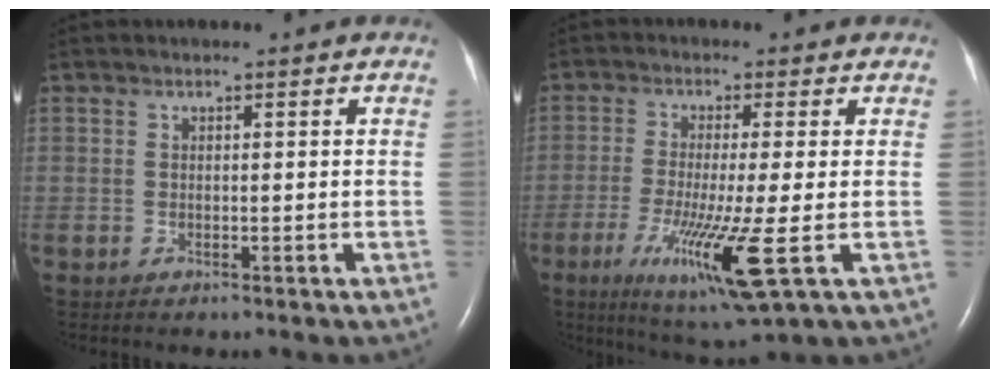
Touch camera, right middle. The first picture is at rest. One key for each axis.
{"total": 10.9, "fx": -3.6, "fy": -0.3, "fz": 10.3, "tx": -0.203, "ty": -0.042, "tz": -0.061}